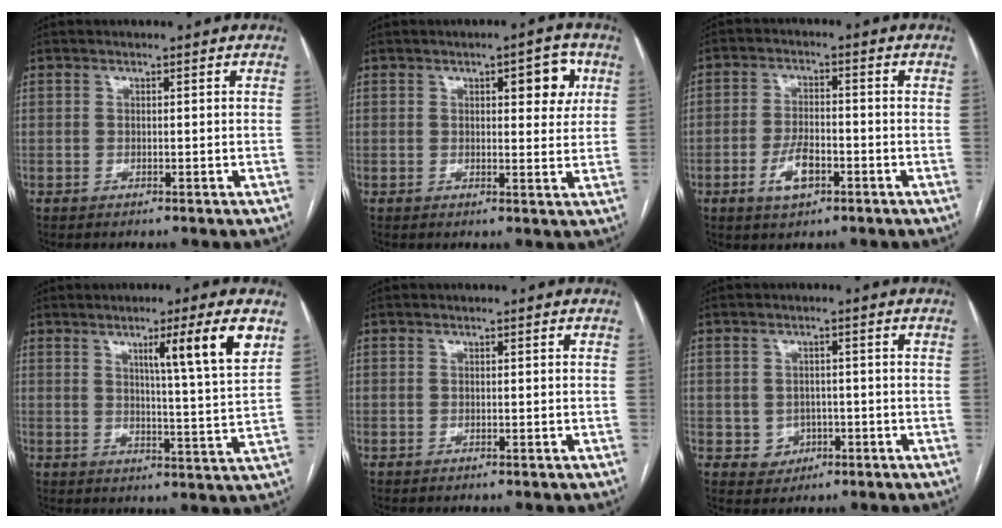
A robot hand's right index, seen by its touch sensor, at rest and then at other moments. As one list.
[{"total": 5.8, "force": [2.3, 1.9, 4.9], "torque": [-0.055, 0.004, 0.027]}, {"total": 5.5, "force": [-2.4, 2.4, 4.3], "torque": [-0.082, 0.003, -0.041]}, {"total": 10.0, "force": [4.9, -1.3, 8.7], "torque": [-0.125, -0.008, 0.073]}, {"total": 0.0}, {"total": 3.5, "force": [-0.8, 3.3, 0.7], "torque": [0.001, 0.008, -0.003]}]